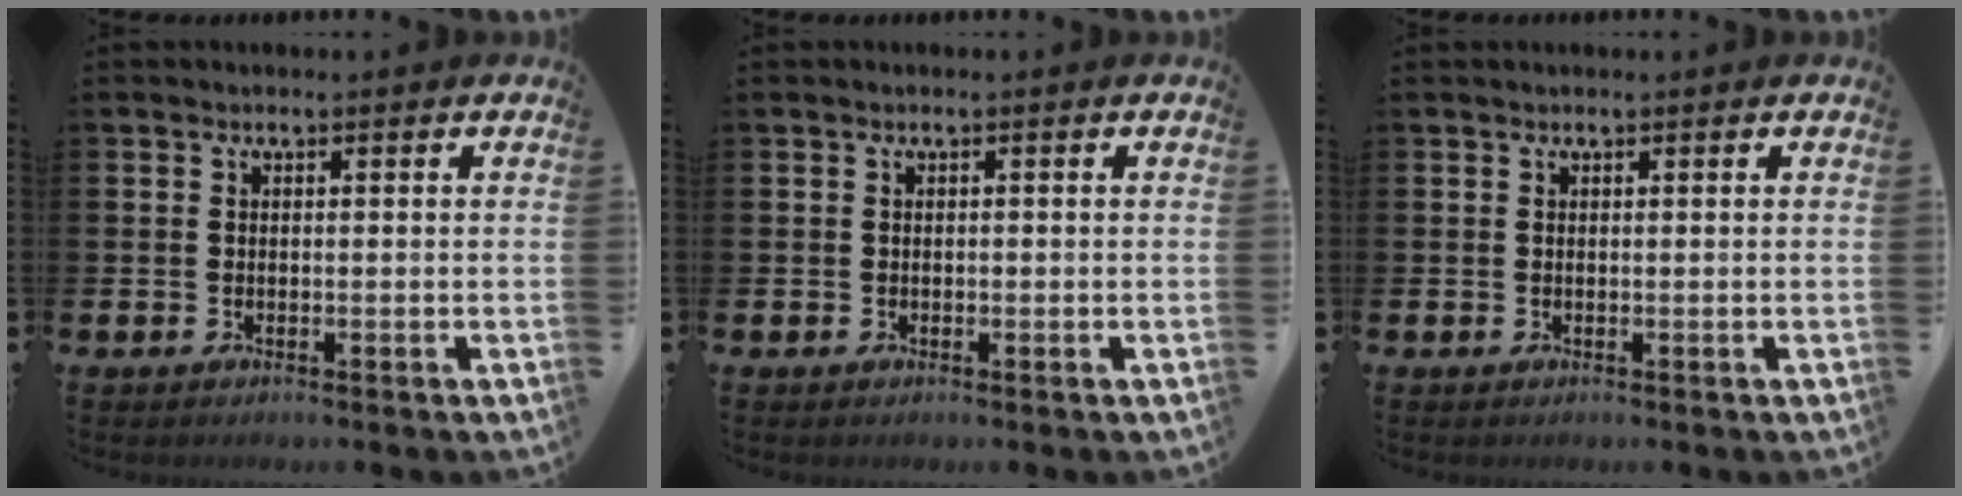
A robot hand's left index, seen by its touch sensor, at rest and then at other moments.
{"total": 0.0}
{"total": 0.0}